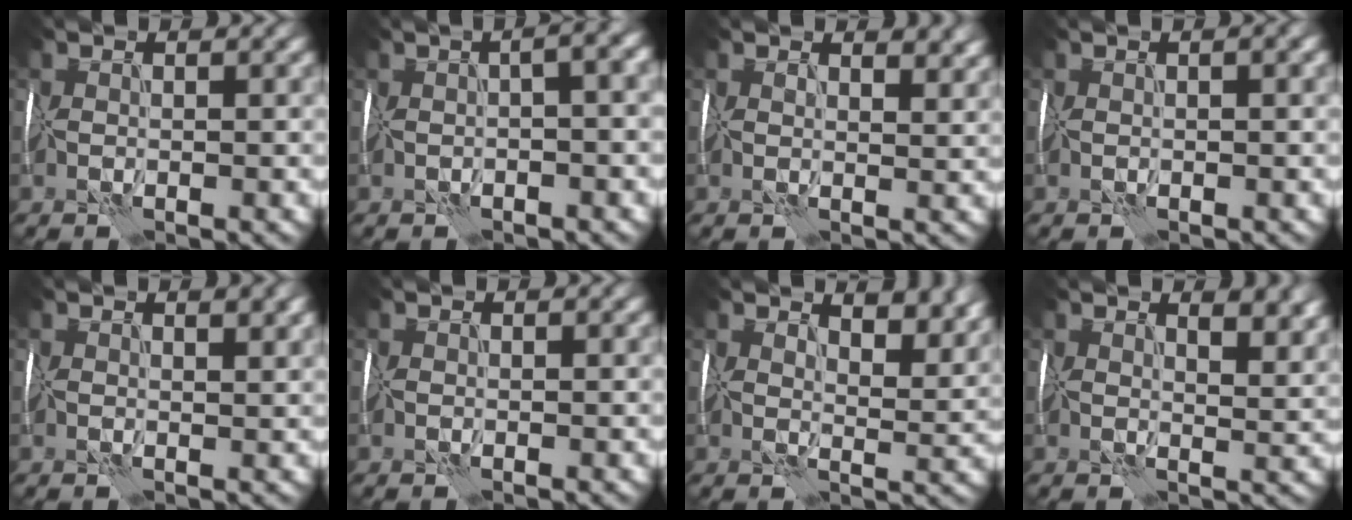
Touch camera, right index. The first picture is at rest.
{"total": 6.0, "force": [1.0, 2.4, 5.4], "torque": [-0.041, 0.028, -0.002]}
{"total": 3.8, "force": [2.5, 1.7, 2.4], "torque": [-0.029, 0.003, 0.032]}
{"total": 1.9, "force": [0.7, 0.4, 1.8], "torque": [-0.022, 0.005, 0.012]}
{"total": 2.4, "force": [1.4, 0.8, 1.8], "torque": [-0.015, 0.004, 0.020]}
{"total": 0.0}
{"total": 6.2, "force": [4.4, 2.4, 3.8], "torque": [-0.047, 0.003, 0.053]}
{"total": 6.2, "force": [3.4, 2.7, 4.5], "torque": [-0.036, 0.010, 0.043]}